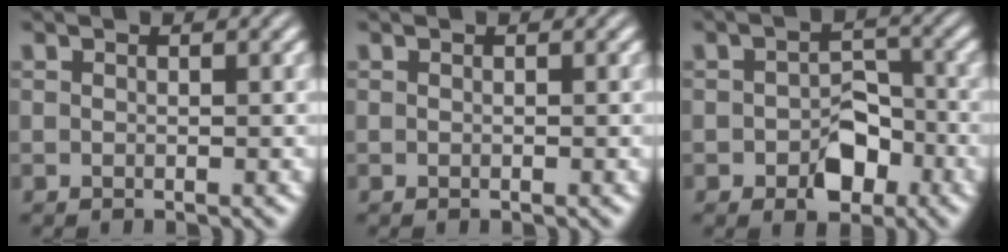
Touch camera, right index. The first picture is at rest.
{"total": 0.0}
{"total": 3.6, "force": [-1.9, 2.0, 2.4], "torque": [-0.003, -0.005, -0.029]}